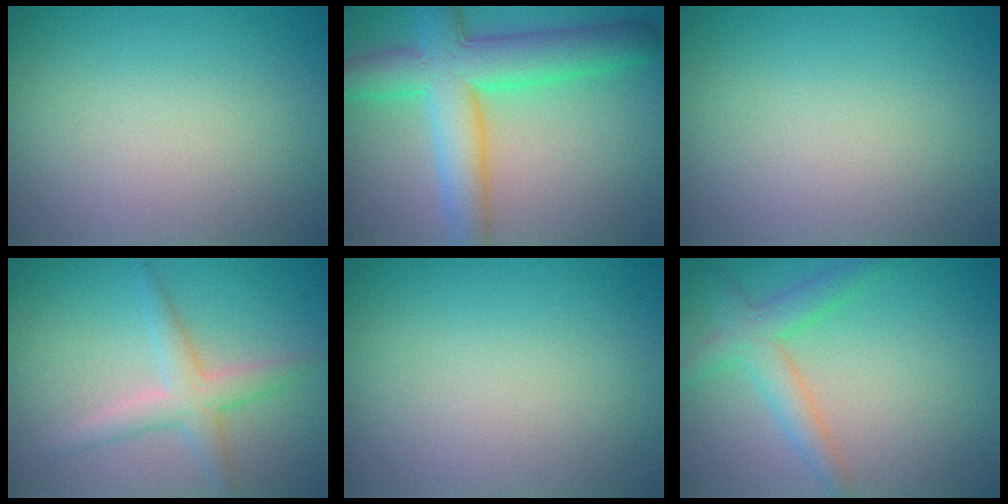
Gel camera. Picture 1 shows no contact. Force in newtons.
{"total": 8.2, "press": 8.2, "slide": 0.3}
{"total": 0.0}
{"total": 3.0, "press": 3.0, "slide": 0.1}
{"total": 0.0}
{"total": 2.4, "press": 2.4, "slide": 0.2}